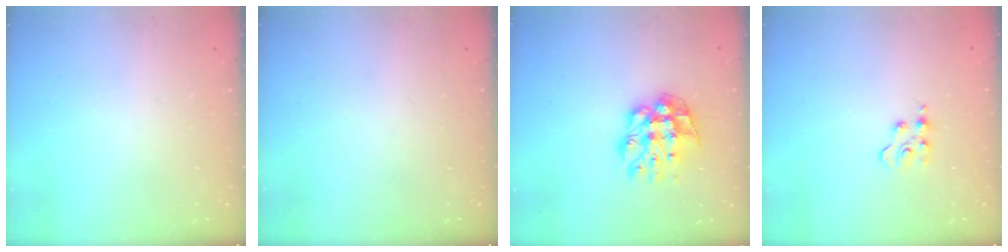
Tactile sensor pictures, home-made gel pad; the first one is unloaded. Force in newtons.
{"total": 0.0}
{"total": 11.6, "press": 11.6, "slide": 1.1}
{"total": 3.0, "press": 2.9, "slide": 0.4}